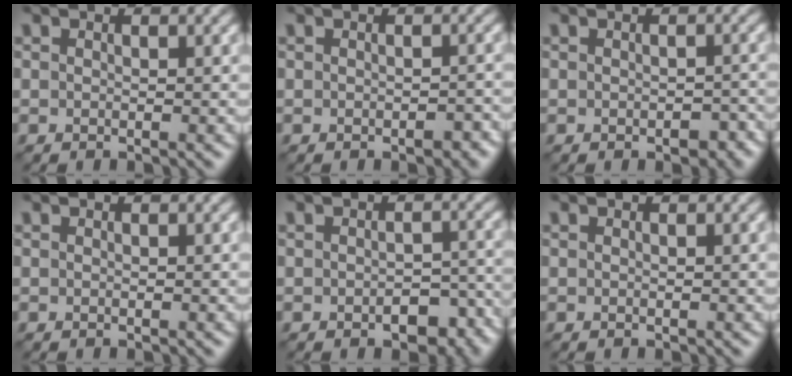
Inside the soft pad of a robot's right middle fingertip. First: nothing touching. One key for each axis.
{"total": 1.4, "fx": -0.6, "fy": 0.6, "fz": 1.1, "tx": -0.018, "ty": -0.001, "tz": -0.007}
{"total": 1.9, "fx": -0.6, "fy": 1.1, "fz": 1.4, "tx": -0.021, "ty": -0.007, "tz": -0.006}
{"total": 0.0}
{"total": 3.6, "fx": -1.6, "fy": 2.0, "fz": 2.5, "tx": -0.031, "ty": -0.002, "tz": -0.017}
{"total": 0.0}